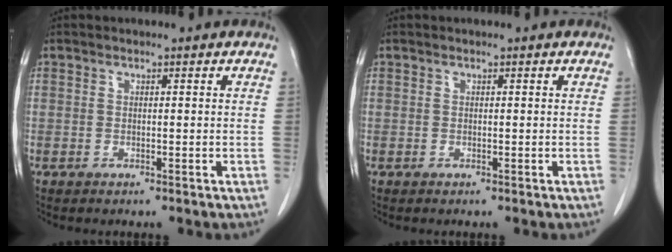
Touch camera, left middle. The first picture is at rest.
{"total": 0.0}